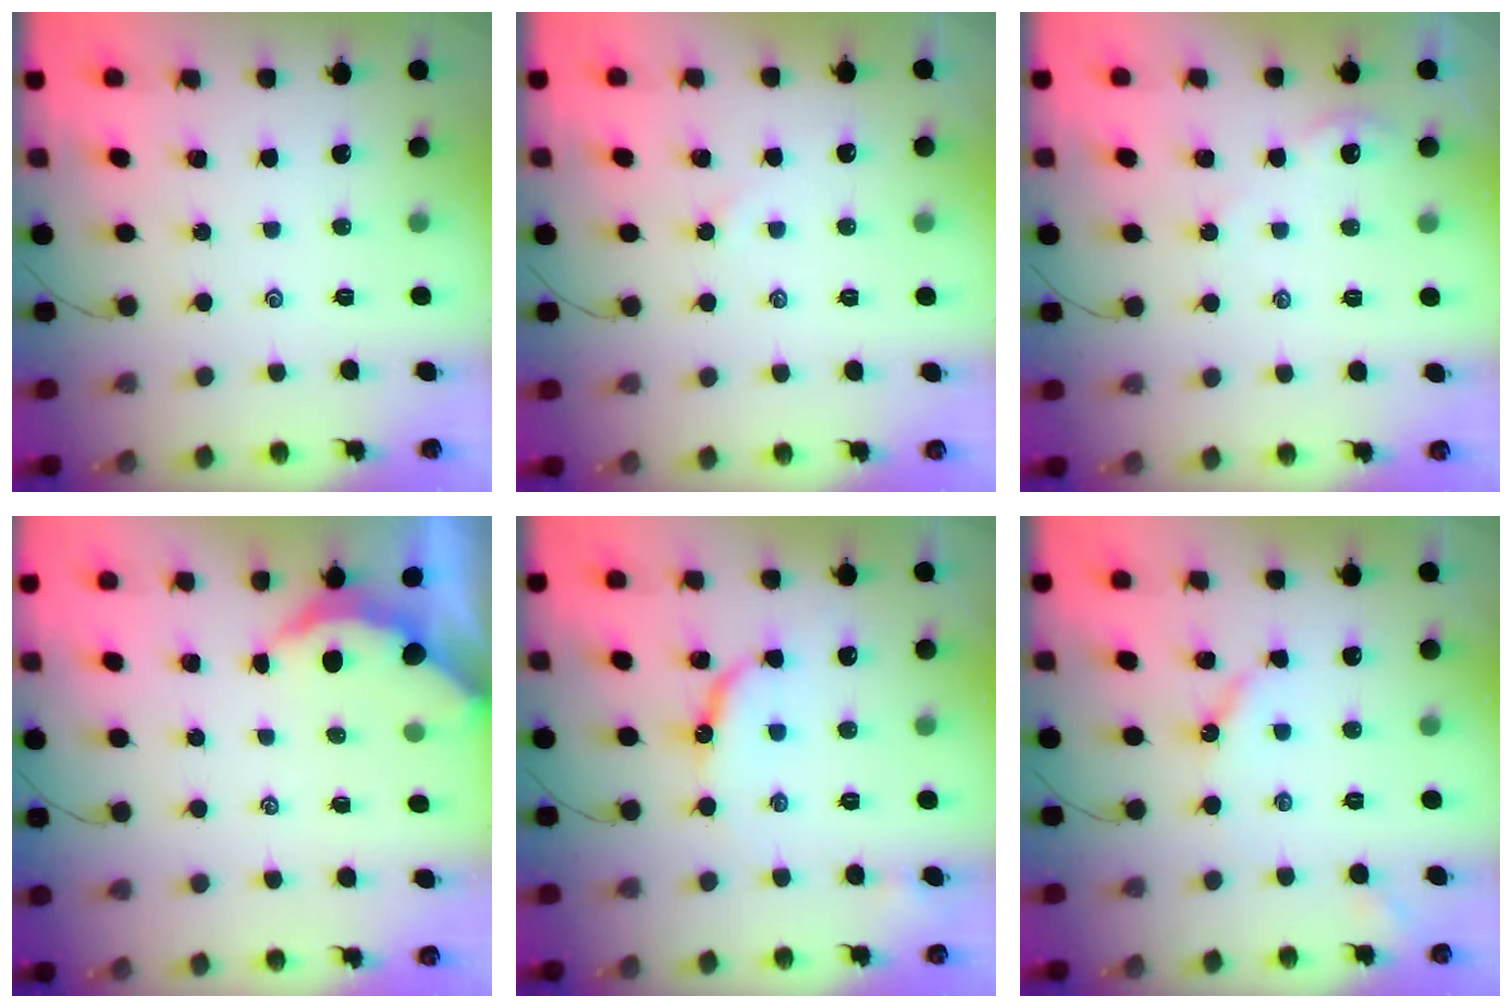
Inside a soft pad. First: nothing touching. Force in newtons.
{"total": 1.3, "press": 1.3, "slide": 0.3}
{"total": 1.6, "press": 1.5, "slide": 0.3}
{"total": 2.4, "press": 2.4, "slide": 0.3}
{"total": 8.7, "press": 8.6, "slide": 0.8}
{"total": 4.5, "press": 4.5, "slide": 0.6}